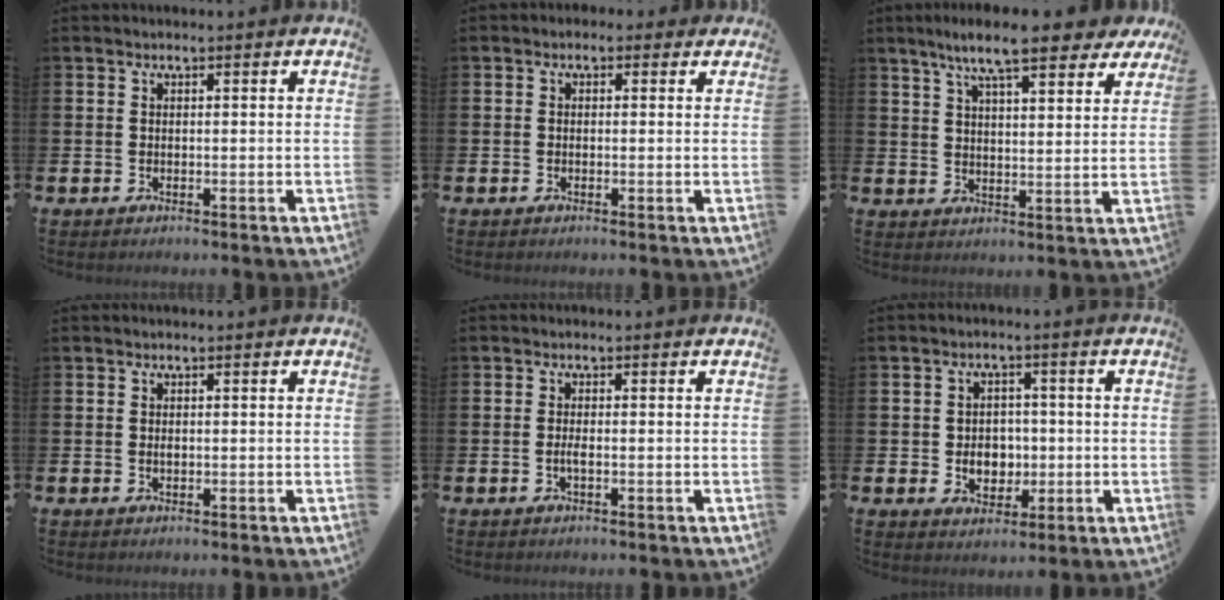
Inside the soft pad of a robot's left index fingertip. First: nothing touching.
{"total": 0.9, "force": [-0.2, 0.8, 0.3], "torque": [-0.007, 0.008, -0.006]}
{"total": 9.5, "force": [7.9, 1.8, 4.9], "torque": [-0.099, -0.024, 0.139]}
{"total": 0.6, "force": [0.0, 0.3, 0.5], "torque": [-0.016, 0.004, 0.001]}
{"total": 1.1, "force": [-0.4, 0.3, 1.0], "torque": [-0.025, 0.002, -0.005]}
{"total": 4.1, "force": [-0.5, 3.5, 2.2], "torque": [-0.034, 0.002, -0.018]}